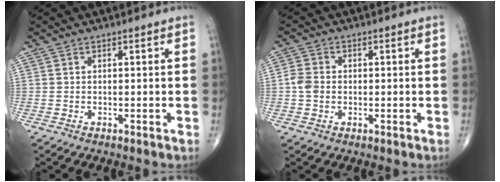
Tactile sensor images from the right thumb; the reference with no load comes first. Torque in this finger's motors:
{"motor_torque": [-0.59, 0.27, 0.11, -0.06, 0.08]}